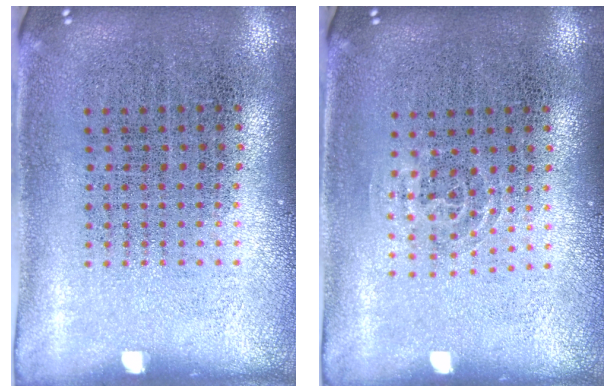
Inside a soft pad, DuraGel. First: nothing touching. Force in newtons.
{"total": 0.9, "press": 0.5, "slide": 0.8}